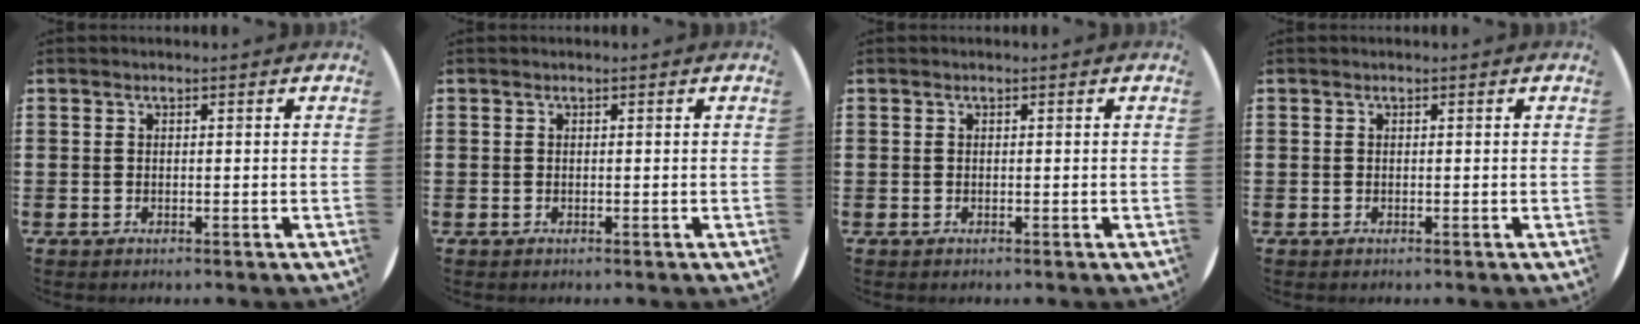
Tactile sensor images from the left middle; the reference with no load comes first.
{"total": 0.0}
{"total": 0.0}
{"total": 0.0}